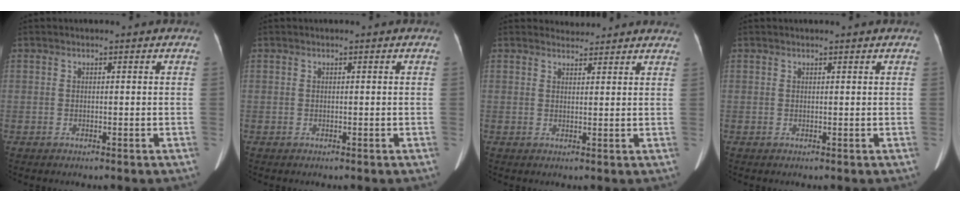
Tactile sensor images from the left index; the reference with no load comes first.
{"total": 0.0}
{"total": 14.6, "force": [14.3, 2.7, 1.7], "torque": [-0.007, -0.010, 0.162]}
{"total": 1.2, "force": [1.1, 0.1, 0.5], "torque": [-0.009, 0.008, 0.013]}